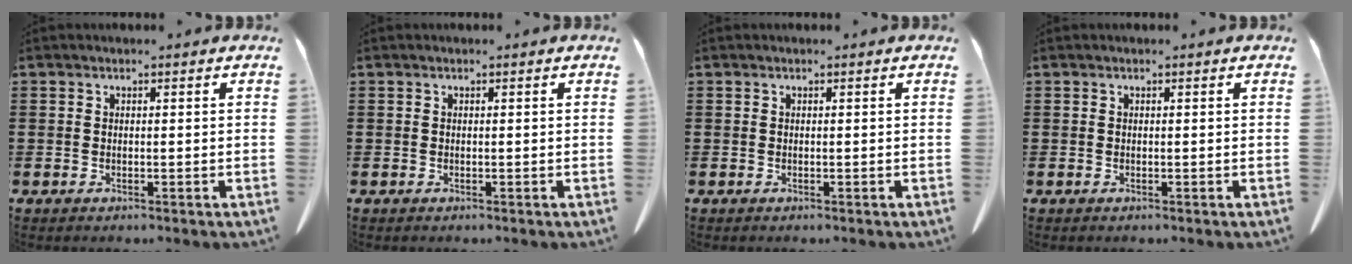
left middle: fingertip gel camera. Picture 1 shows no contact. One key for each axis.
{"total": 0.0}
{"total": 0.0}
{"total": 0.0}